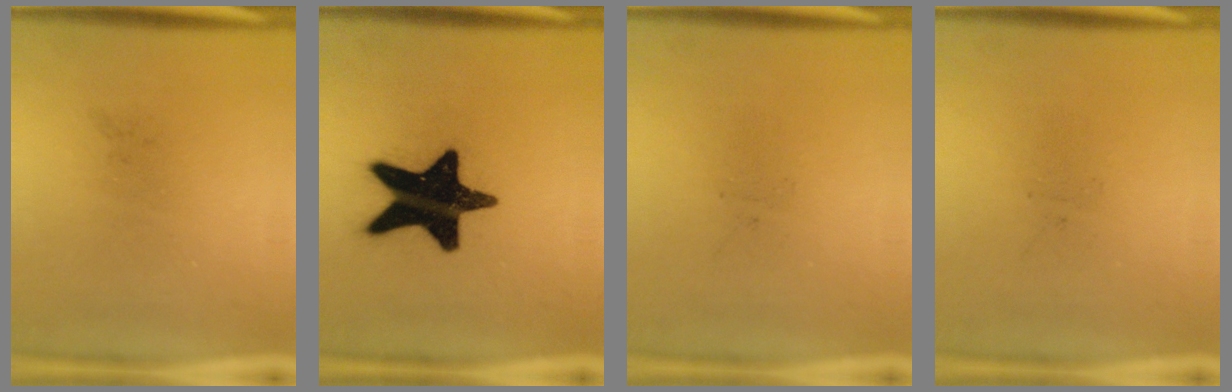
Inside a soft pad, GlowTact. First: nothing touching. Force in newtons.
{"total": 19.7}
{"total": 0.0}
{"total": 0.0}